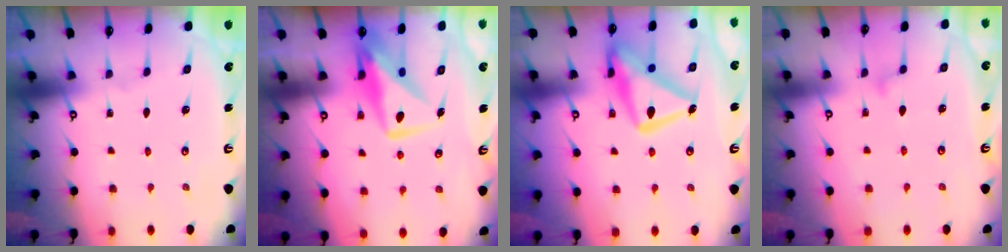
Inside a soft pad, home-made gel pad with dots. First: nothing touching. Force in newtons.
{"total": 11.4, "press": 11.4, "slide": 0.9}
{"total": 18.3, "press": 18.2, "slide": 1.5}
{"total": 6.6, "press": 6.6, "slide": 0.4}